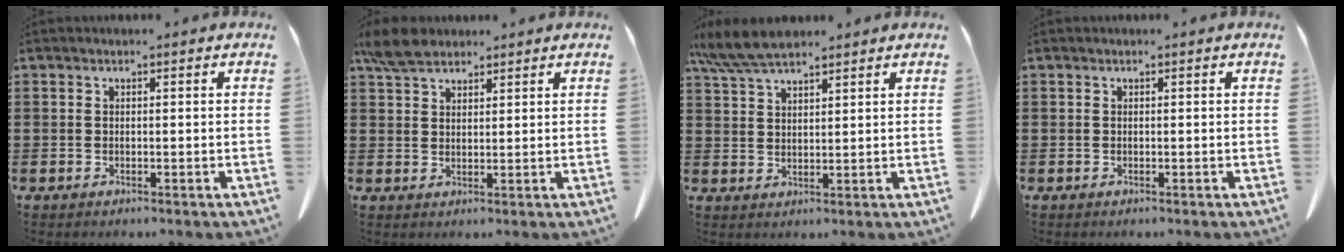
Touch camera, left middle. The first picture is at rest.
{"total": 4.7, "force": [3.9, 2.0, 1.8], "torque": [-0.040, -0.004, 0.074]}
{"total": 6.5, "force": [5.4, 1.3, 3.4], "torque": [-0.080, -0.010, 0.103]}
{"total": 0.0}